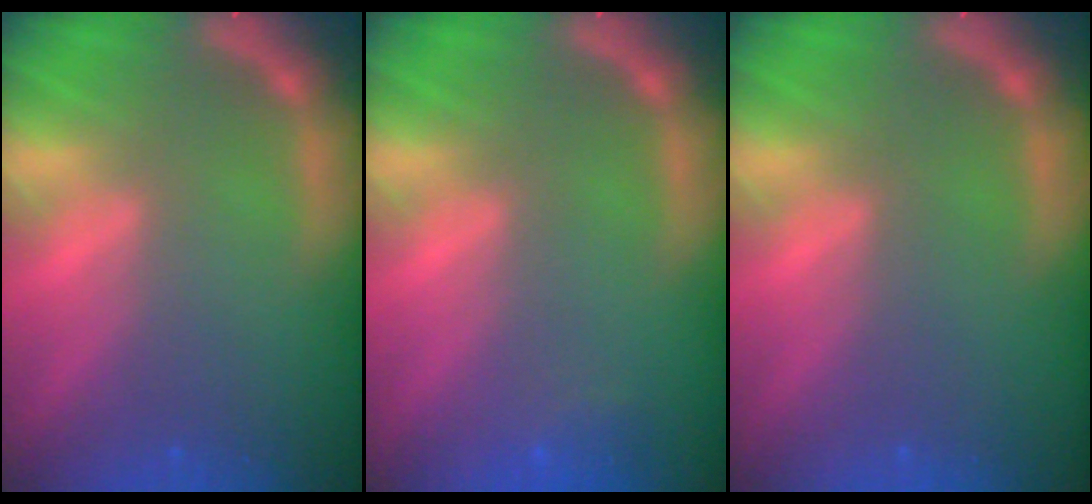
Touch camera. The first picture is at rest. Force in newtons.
{"total": 1.4}
{"total": 0.0}